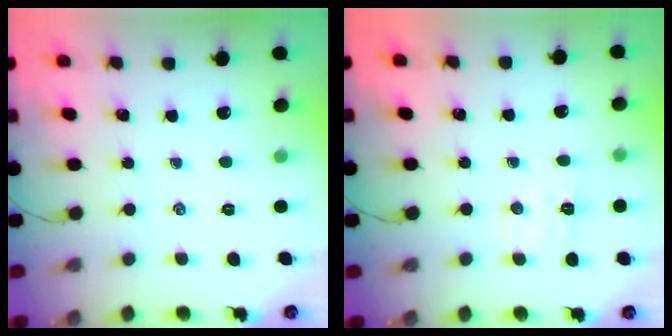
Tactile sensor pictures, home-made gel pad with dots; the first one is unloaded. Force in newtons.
{"total": 6.7, "press": 6.6, "slide": 1.3}